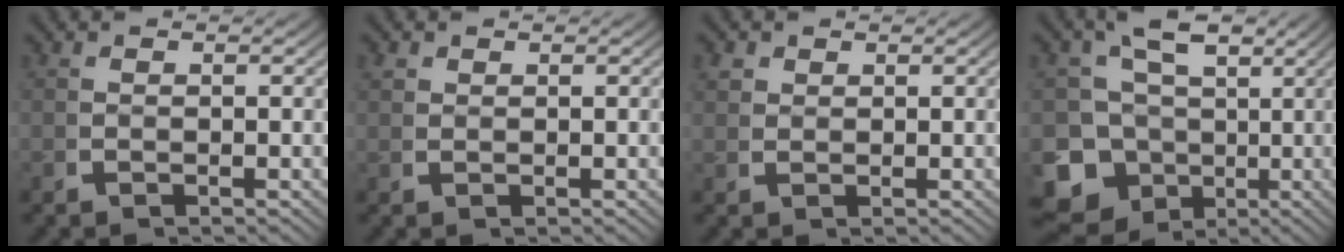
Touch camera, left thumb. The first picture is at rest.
{"total": 1.1, "force": [0.8, 0.7, 0.3], "torque": [-0.013, -0.004, 0.019]}
{"total": 1.7, "force": [1.2, 1.1, 0.6], "torque": [-0.018, -0.003, 0.027]}
{"total": 14.3, "force": [-2.6, 12.8, 6.0], "torque": [-0.139, -0.063, -0.035]}